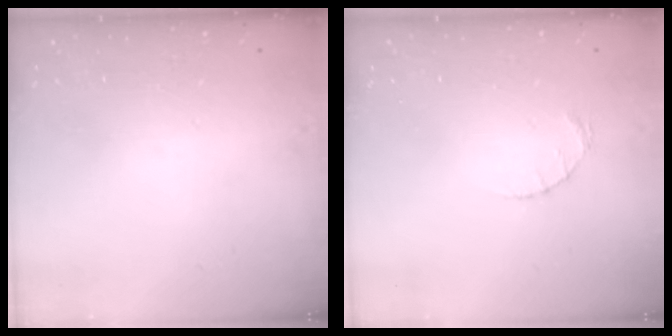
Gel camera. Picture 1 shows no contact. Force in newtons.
{"total": 1.2, "press": 1.1, "slide": 0.2}